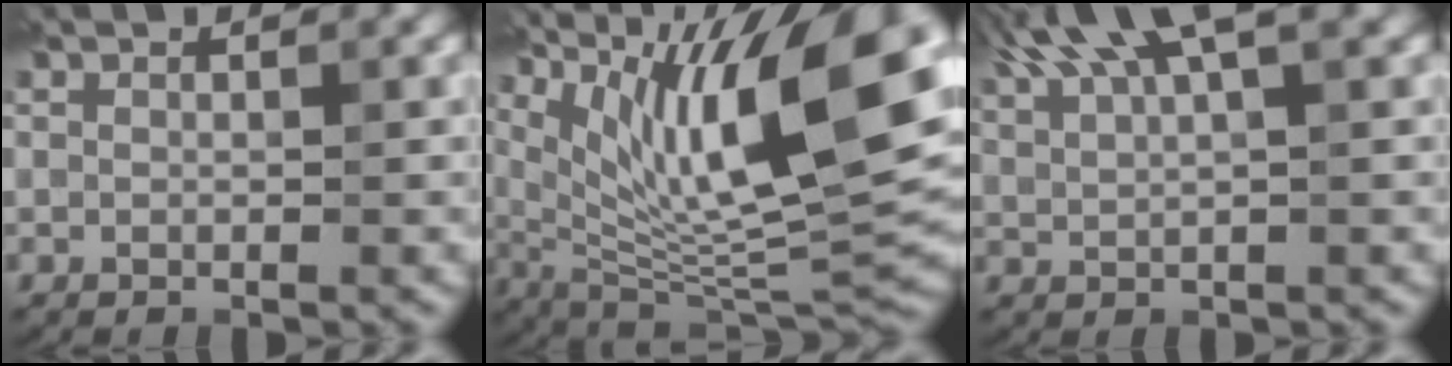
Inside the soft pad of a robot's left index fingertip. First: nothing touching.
{"total": 15.5, "force": [5.6, 5.5, 13.4], "torque": [-0.216, 0.004, 0.100]}
{"total": 7.5, "force": [4.8, 1.8, 5.4], "torque": [-0.091, 0.024, 0.081]}